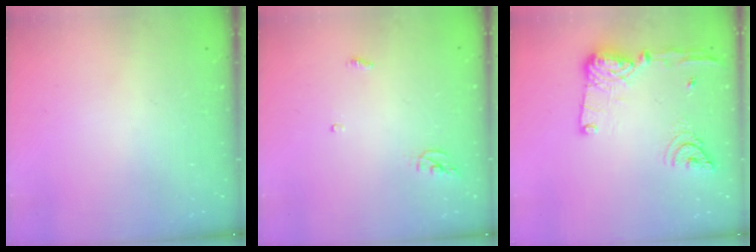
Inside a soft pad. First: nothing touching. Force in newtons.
{"total": 3.8, "press": 3.8, "slide": 0.3}
{"total": 16.7, "press": 16.5, "slide": 2.8}